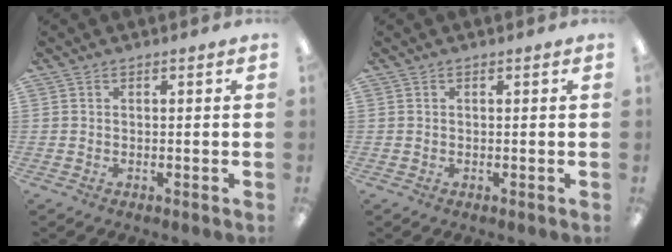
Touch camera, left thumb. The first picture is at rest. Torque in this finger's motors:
{"motor_torque": [0.01, 0.02, 0.02, -0.07, 0.00]}